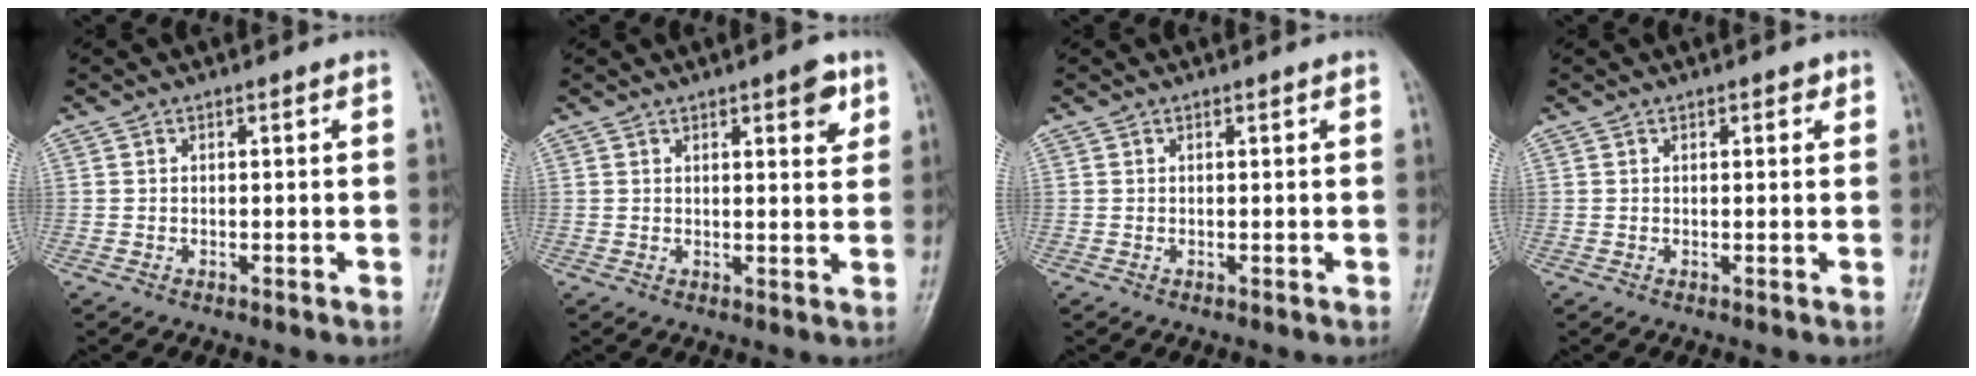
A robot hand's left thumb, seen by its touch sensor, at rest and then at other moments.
{"total": 4.8, "force": [2.6, 1.7, 3.6], "torque": [-0.034, -0.011, 0.030]}
{"total": 0.0}
{"total": 1.2, "force": [0.7, 0.5, 0.8], "torque": [-0.006, -0.001, 0.006]}